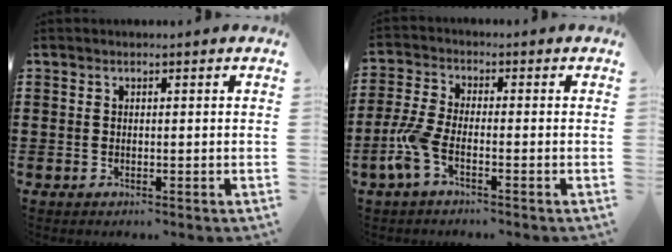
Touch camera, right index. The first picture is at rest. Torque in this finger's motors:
{"motor_torque": [1.00, -0.19, 0.37, 0.17]}